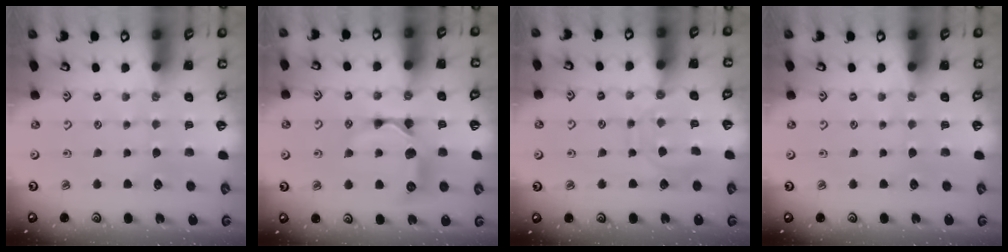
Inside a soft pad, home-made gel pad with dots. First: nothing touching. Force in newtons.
{"total": 10.8, "press": 10.8, "slide": 0.5}
{"total": 9.2, "press": 9.2, "slide": 0.9}
{"total": 0.0}